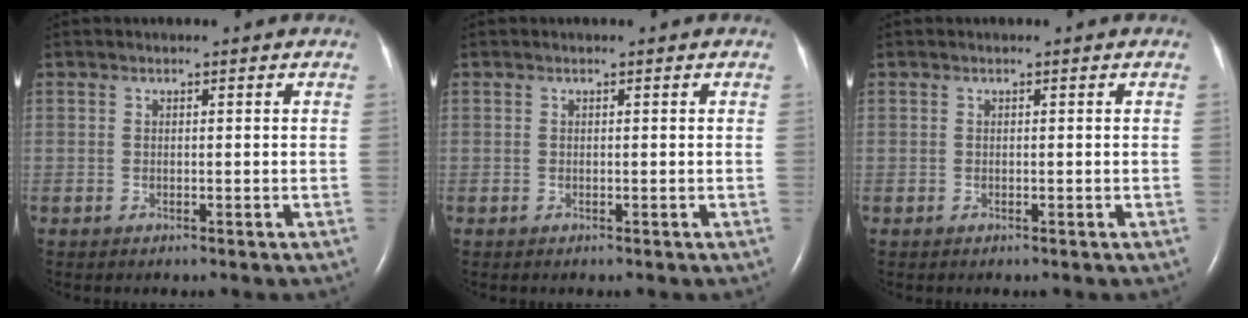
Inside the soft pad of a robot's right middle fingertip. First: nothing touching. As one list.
[{"total": 0.0}, {"total": 0.0}]